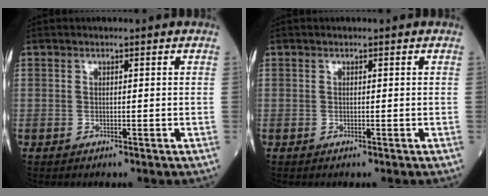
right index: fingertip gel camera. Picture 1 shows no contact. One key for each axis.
{"total": 0.0}